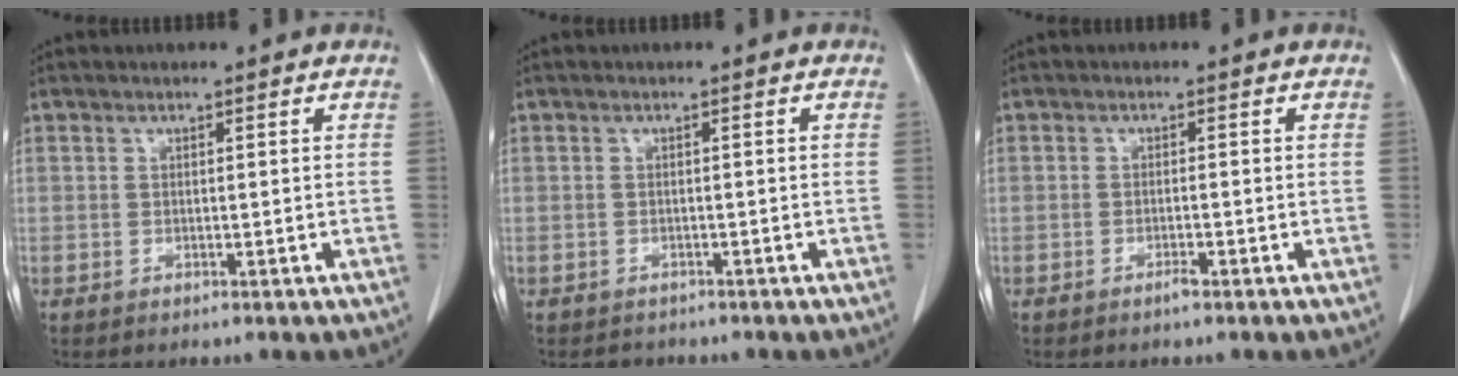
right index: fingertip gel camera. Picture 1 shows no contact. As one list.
[{"total": 1.9, "force": [-1.6, 1.0, 0.2], "torque": [-0.011, -0.001, -0.023]}, {"total": 1.2, "force": [-0.9, 0.0, 0.8], "torque": [-0.017, -0.001, -0.015]}]